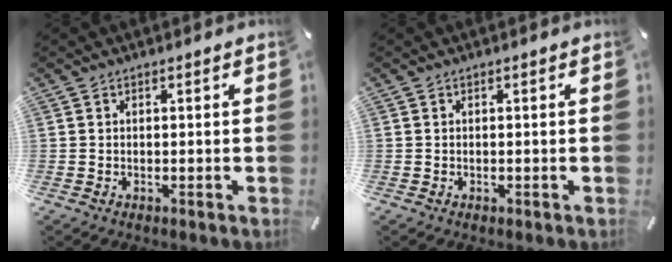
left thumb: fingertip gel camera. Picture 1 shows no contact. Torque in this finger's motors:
{"motor_torque": [-0.05, -0.11, -0.10, -0.24, 0.00]}